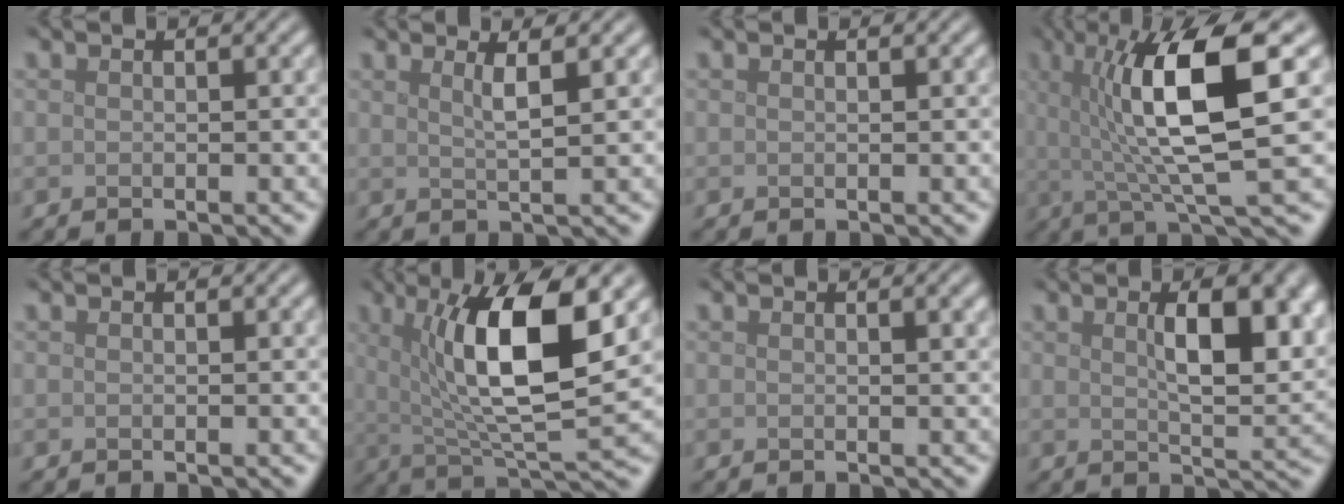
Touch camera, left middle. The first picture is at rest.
{"total": 2.3, "force": [1.0, 0.5, 2.0], "torque": [-0.029, 0.002, 0.011]}
{"total": 0.0}
{"total": 10.0, "force": [1.9, 2.2, 9.6], "torque": [-0.142, -0.001, 0.035]}
{"total": 0.0}
{"total": 10.4, "force": [2.7, 2.9, 9.7], "torque": [-0.151, -0.007, 0.052]}
{"total": 0.9, "force": [0.4, 0.2, 0.8], "torque": [-0.007, 0.002, 0.006]}
{"total": 7.4, "force": [2.0, 2.5, 6.6], "torque": [-0.093, 0.001, 0.037]}